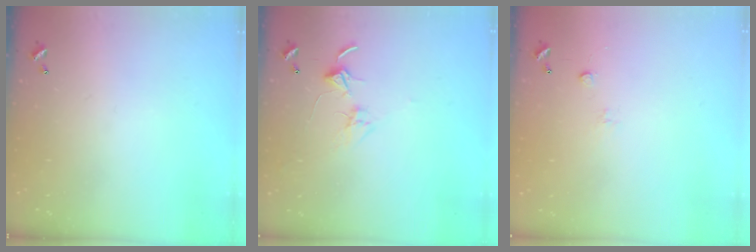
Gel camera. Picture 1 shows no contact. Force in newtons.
{"total": 2.8, "press": 2.8, "slide": 0.2}
{"total": 4.9, "press": 4.9, "slide": 0.7}